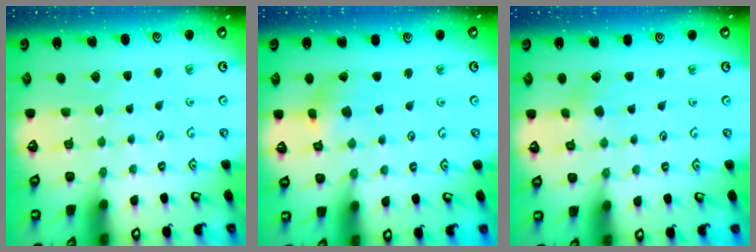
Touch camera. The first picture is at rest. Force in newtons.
{"total": 2.6, "press": 2.6, "slide": 0.5}
{"total": 1.8, "press": 1.8, "slide": 0.3}